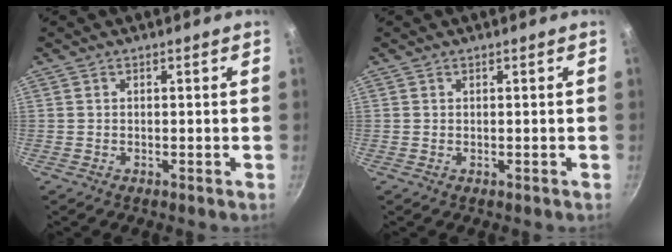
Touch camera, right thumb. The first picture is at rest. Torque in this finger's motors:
{"motor_torque": [-0.29, 2.72, 0.55, 0.84, 0.07]}